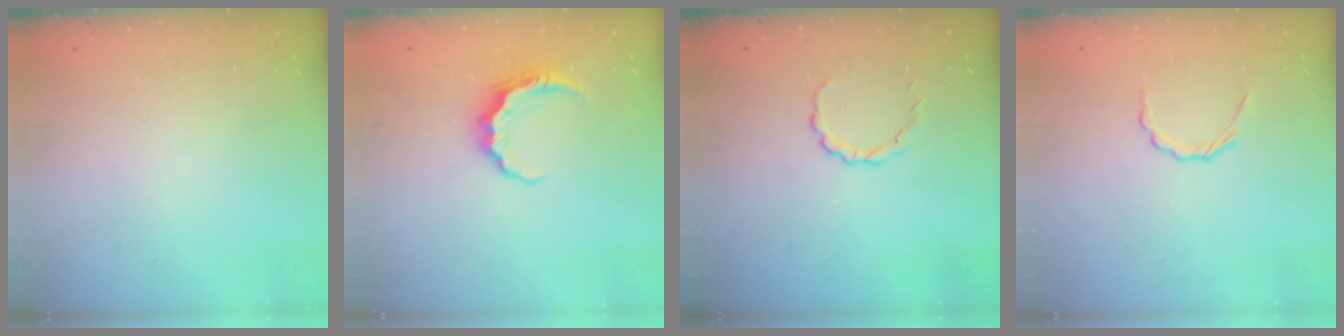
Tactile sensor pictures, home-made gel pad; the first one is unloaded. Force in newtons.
{"total": 6.6, "press": 6.6, "slide": 0.3}
{"total": 2.8, "press": 2.7, "slide": 0.9}
{"total": 2.4, "press": 2.3, "slide": 0.9}